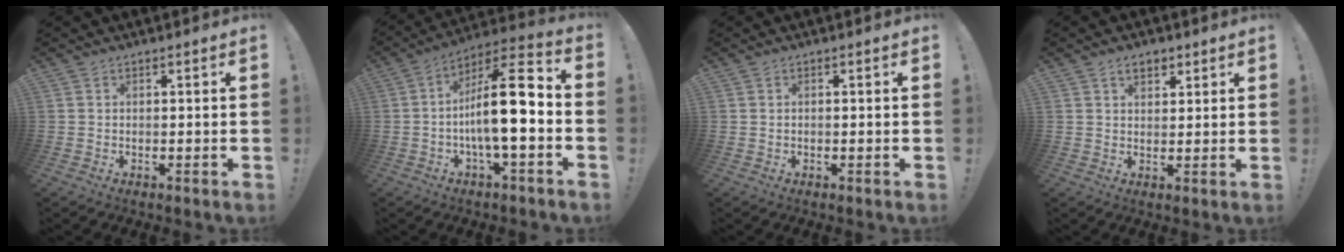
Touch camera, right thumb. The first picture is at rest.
{"total": 19.0, "force": [-2.3, 6.0, 17.9], "torque": [-0.284, 0.014, -0.041]}
{"total": 0.0}
{"total": 4.4, "force": [2.4, 2.8, 2.5], "torque": [-0.031, -0.002, 0.042]}